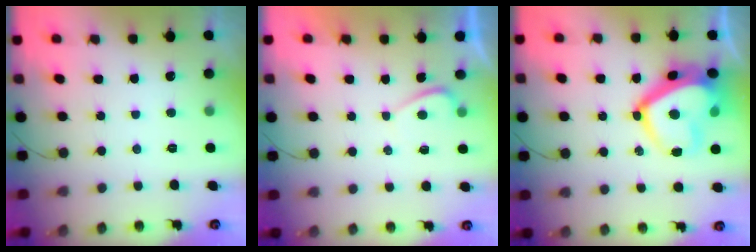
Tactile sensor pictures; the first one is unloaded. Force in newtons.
{"total": 0.8, "press": 0.6, "slide": 0.5}
{"total": 16.8, "press": 16.8, "slide": 1.0}